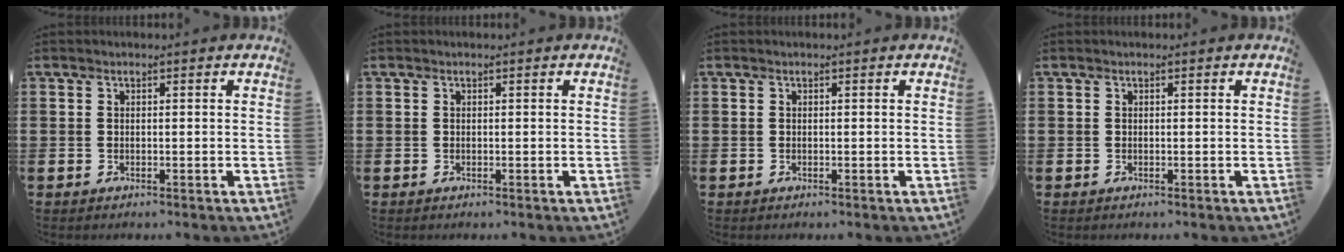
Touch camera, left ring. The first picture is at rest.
{"total": 0.0}
{"total": 0.0}
{"total": 0.0}